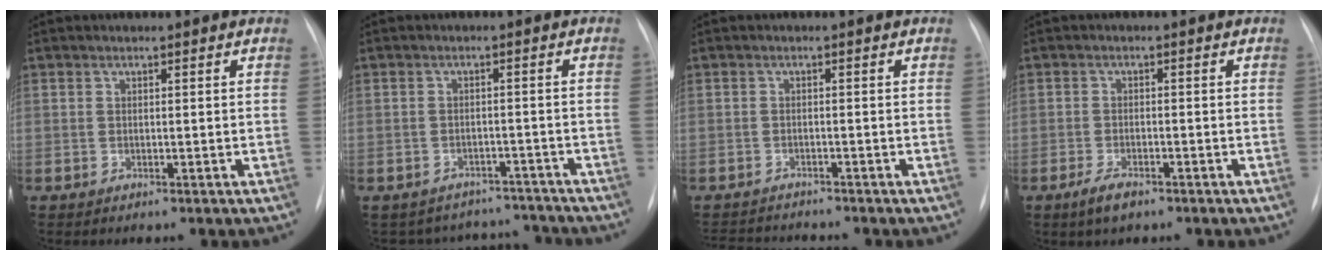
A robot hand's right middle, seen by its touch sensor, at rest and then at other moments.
{"total": 9.1, "force": [-8.5, 3.3, -0.3], "torque": [0.011, 0.031, -0.100]}
{"total": 5.3, "force": [-5.2, 0.3, 0.8], "torque": [-0.012, -0.008, -0.082]}
{"total": 3.2, "force": [-2.2, 1.1, 2.0], "torque": [-0.048, -0.004, -0.038]}